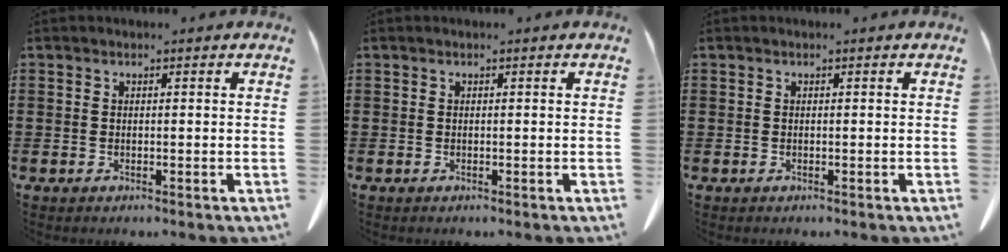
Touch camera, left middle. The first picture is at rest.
{"total": 0.0}
{"total": 0.0}